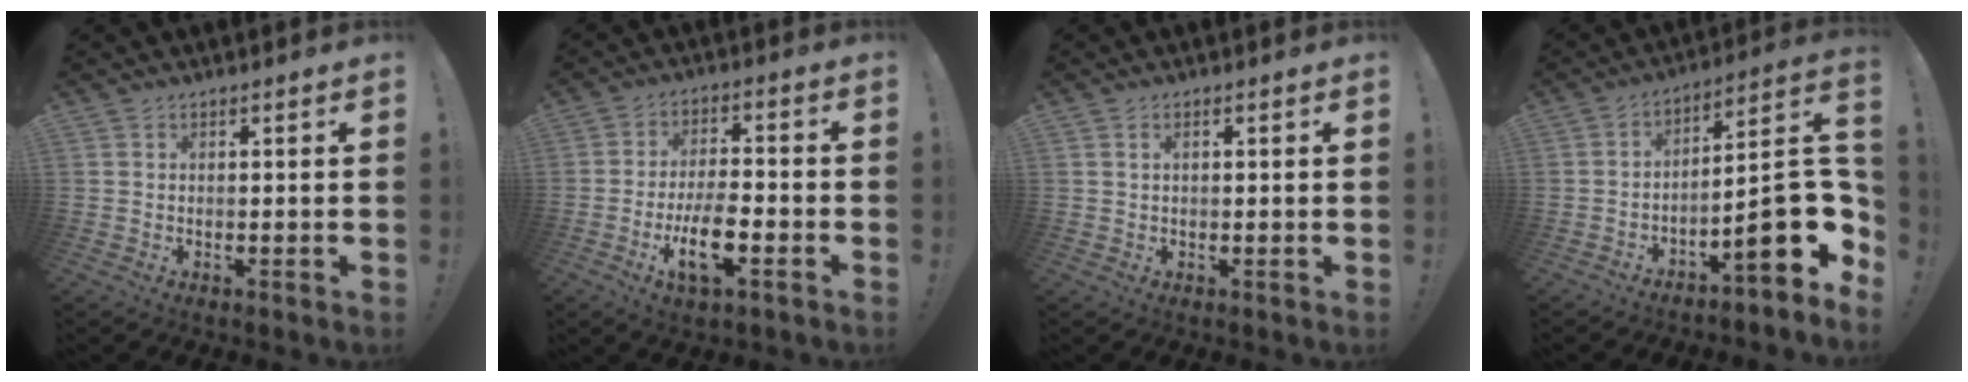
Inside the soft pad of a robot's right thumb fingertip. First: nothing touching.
{"total": 11.2, "force": [-4.4, 3.9, 9.5], "torque": [-0.173, 0.008, -0.080]}
{"total": 1.3, "force": [0.3, 0.4, 1.2], "torque": [-0.018, 0.000, 0.003]}
{"total": 18.0, "force": [-5.8, 5.1, 16.3], "torque": [-0.214, 0.018, -0.087]}